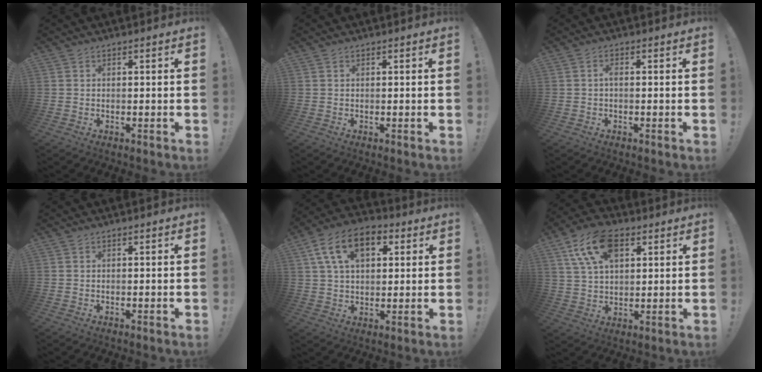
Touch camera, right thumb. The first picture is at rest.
{"total": 0.0}
{"total": 1.4, "force": [-0.5, 0.4, 1.3], "torque": [-0.025, 0.006, -0.010]}
{"total": 0.0}
{"total": 14.6, "force": [5.5, 9.1, 10.0], "torque": [-0.166, 0.001, 0.104]}
{"total": 14.6, "force": [6.6, 8.5, 9.8], "torque": [-0.178, -0.007, 0.123]}